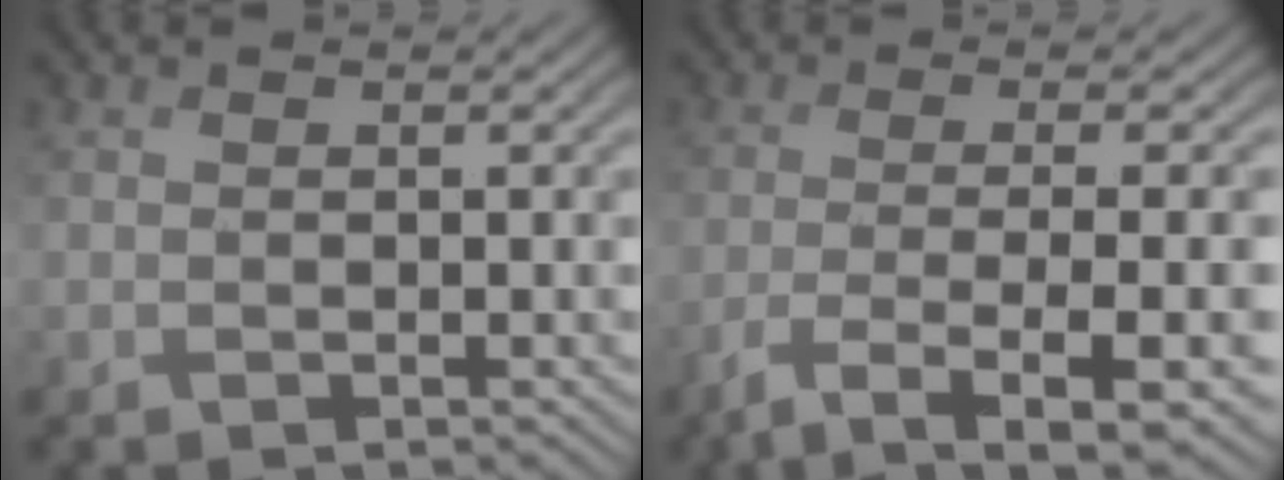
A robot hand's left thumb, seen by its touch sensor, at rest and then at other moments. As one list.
[{"total": 9.5, "force": [-4.5, 1.8, 8.2], "torque": [-0.110, -0.002, -0.076]}]